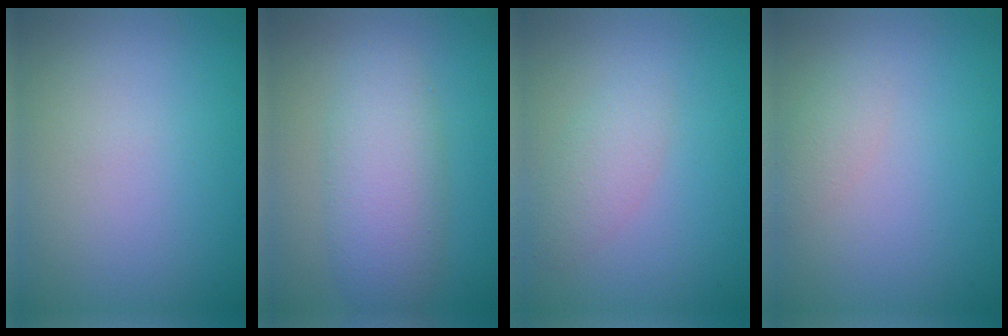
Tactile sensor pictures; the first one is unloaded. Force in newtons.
{"total": 4.8, "press": 4.8, "slide": 0.3}
{"total": 2.2, "press": 2.2, "slide": 0.1}
{"total": 1.4, "press": 1.4, "slide": 0.1}